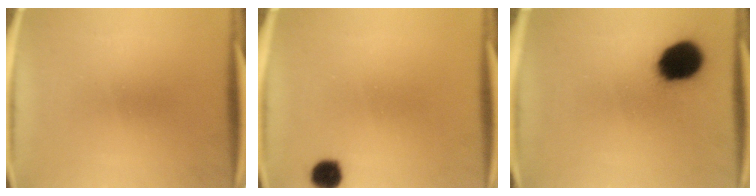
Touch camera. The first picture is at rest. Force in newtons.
{"total": 4.1}
{"total": 13.7}